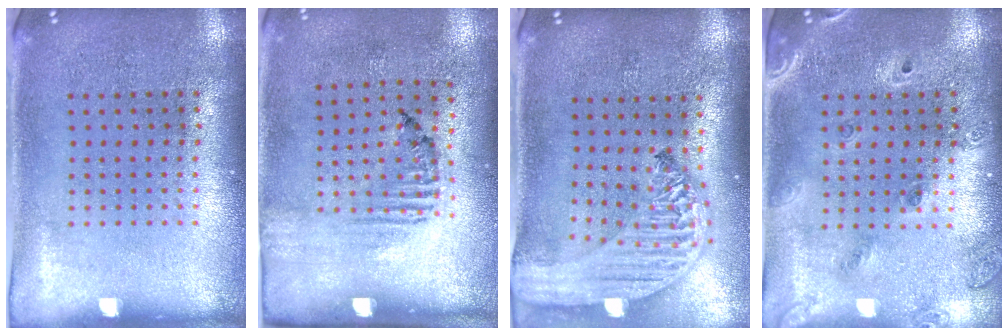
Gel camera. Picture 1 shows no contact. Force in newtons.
{"total": 1.6, "press": 1.0, "slide": 1.3}
{"total": 3.2, "press": 2.6, "slide": 2.0}
{"total": 1.6, "press": 1.4, "slide": 0.9}